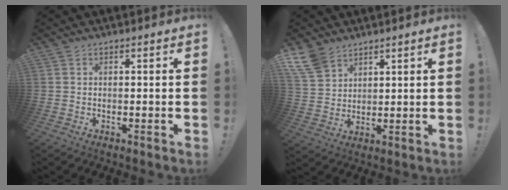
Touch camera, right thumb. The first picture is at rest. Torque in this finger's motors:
{"motor_torque": [0.02, 0.02, 0.18, 0.07, 0.00]}